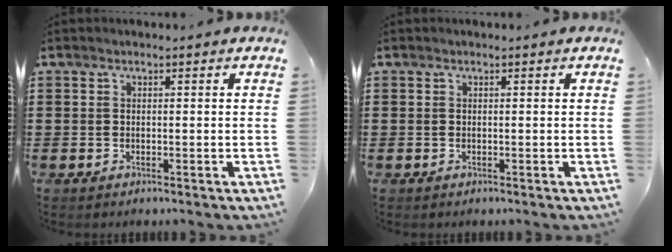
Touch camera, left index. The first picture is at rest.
{"total": 0.0}